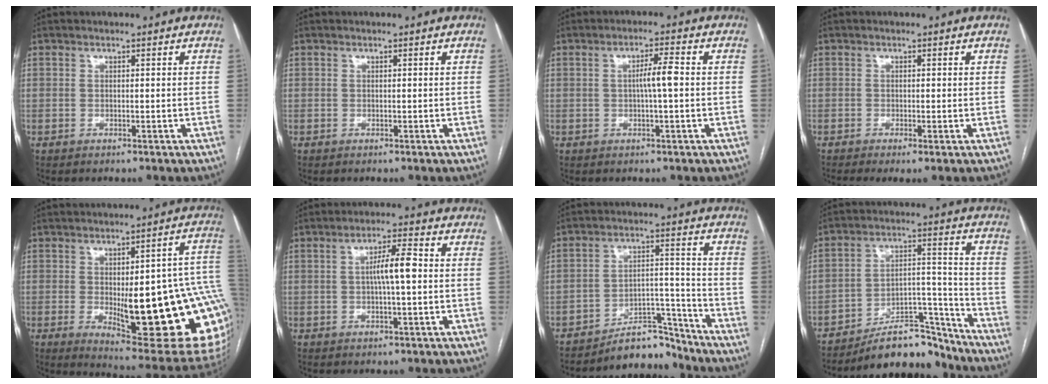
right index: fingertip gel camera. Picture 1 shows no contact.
{"total": 0.0}
{"total": 3.6, "force": [-0.1, 0.0, 3.6], "torque": [-0.064, 0.005, -0.001]}
{"total": 1.9, "force": [-0.9, 0.3, 1.6], "torque": [-0.027, -0.005, -0.015]}
{"total": 25.7, "force": [-3.5, 5.4, 24.9], "torque": [-0.229, -0.002, -0.032]}
{"total": 5.4, "force": [0.1, 0.6, 5.3], "torque": [-0.094, 0.012, 0.001]}
{"total": 7.7, "force": [-7.4, 2.2, 0.8], "torque": [0.002, 0.051, -0.120]}
{"total": 12.7, "force": [-11.6, 3.8, 3.4], "torque": [-0.031, 0.056, -0.188]}